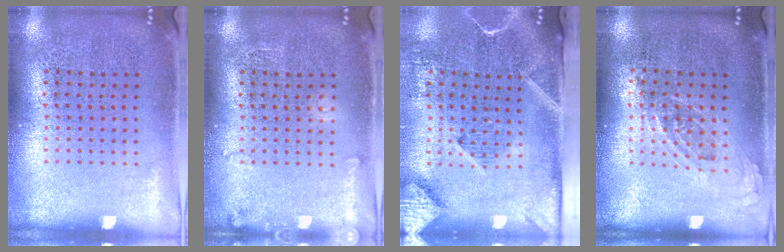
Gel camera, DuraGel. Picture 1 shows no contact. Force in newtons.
{"total": 1.3, "press": 1.3, "slide": 0.1}
{"total": 2.8, "press": 2.1, "slide": 1.9}
{"total": 0.8, "press": 0.7, "slide": 0.4}